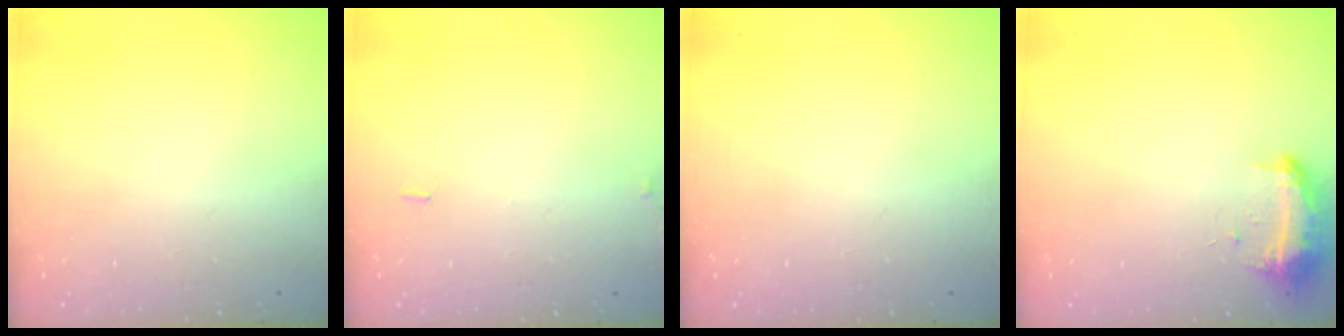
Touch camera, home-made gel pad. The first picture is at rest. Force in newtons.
{"total": 6.0, "press": 5.7, "slide": 1.9}
{"total": 0.0}
{"total": 9.5, "press": 9.5, "slide": 0.6}